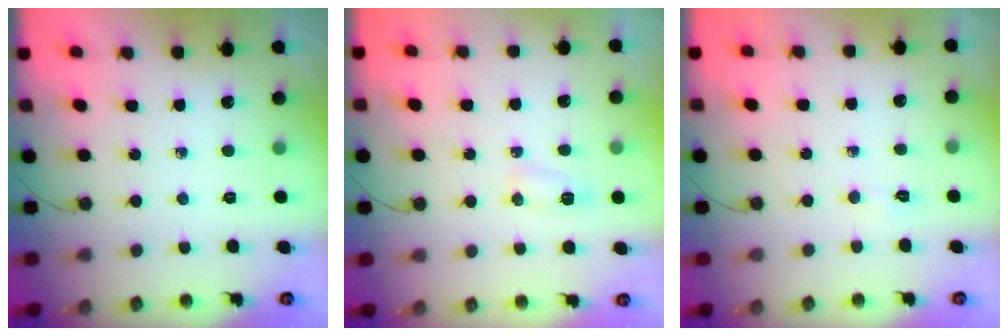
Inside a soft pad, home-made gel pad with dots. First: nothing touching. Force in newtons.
{"total": 10.3, "press": 5.5, "slide": 8.8}
{"total": 2.5, "press": 2.5, "slide": 0.3}